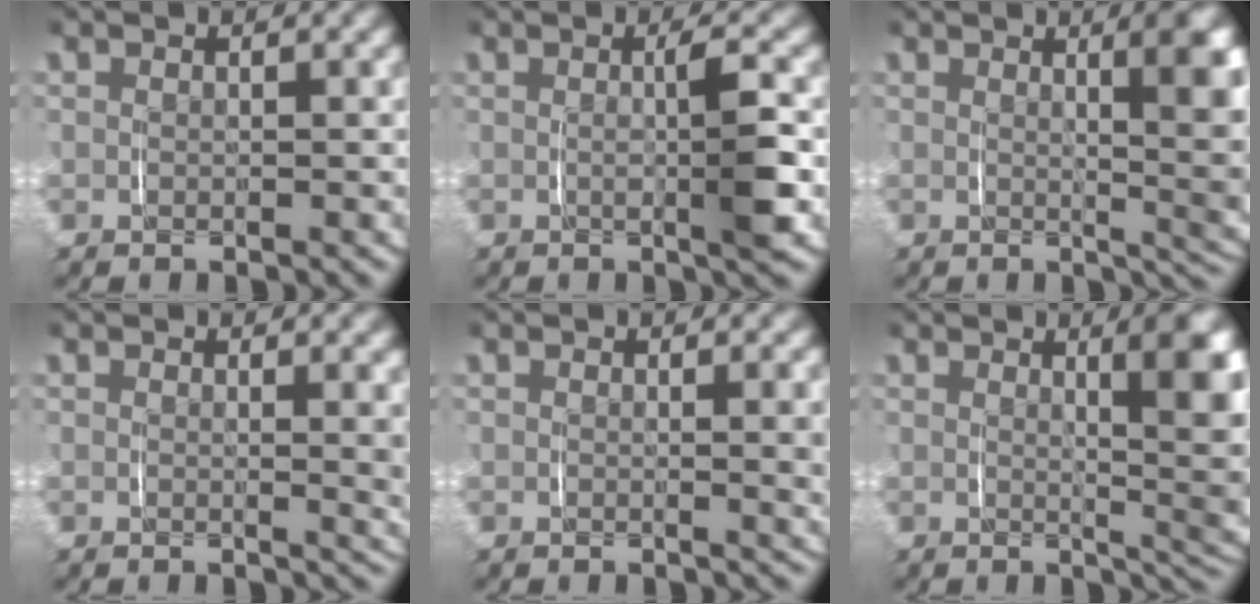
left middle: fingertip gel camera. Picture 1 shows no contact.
{"total": 3.6, "force": [-0.1, 0.3, 3.6], "torque": [-0.047, 0.006, -0.005]}
{"total": 7.1, "force": [1.1, 1.9, 6.7], "torque": [-0.067, -0.002, 0.019]}
{"total": 2.7, "force": [0.9, 0.3, 2.6], "torque": [-0.025, -0.004, 0.012]}
{"total": 2.1, "force": [0.6, 0.1, 2.1], "torque": [-0.021, -0.003, 0.009]}
{"total": 7.9, "force": [1.3, 2.1, 7.5], "torque": [-0.076, -0.004, 0.023]}